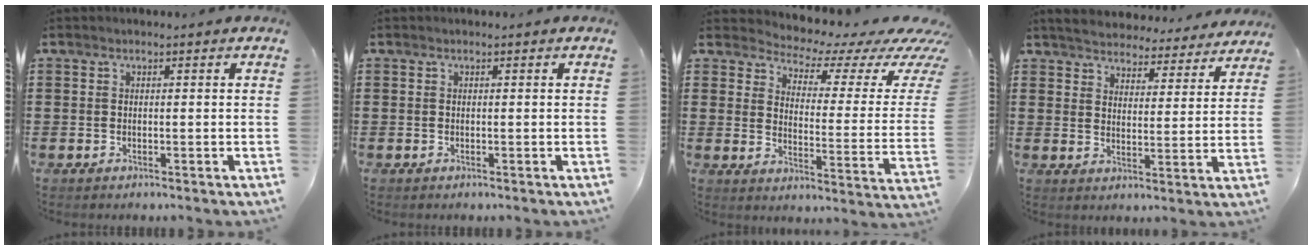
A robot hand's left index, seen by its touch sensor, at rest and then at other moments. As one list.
[{"total": 0.0}, {"total": 4.0, "force": [3.4, 1.2, 1.8], "torque": [-0.041, -0.041, 0.050]}, {"total": 4.5, "force": [4.5, 0.1, 0.3], "torque": [-0.032, -0.036, 0.075]}]